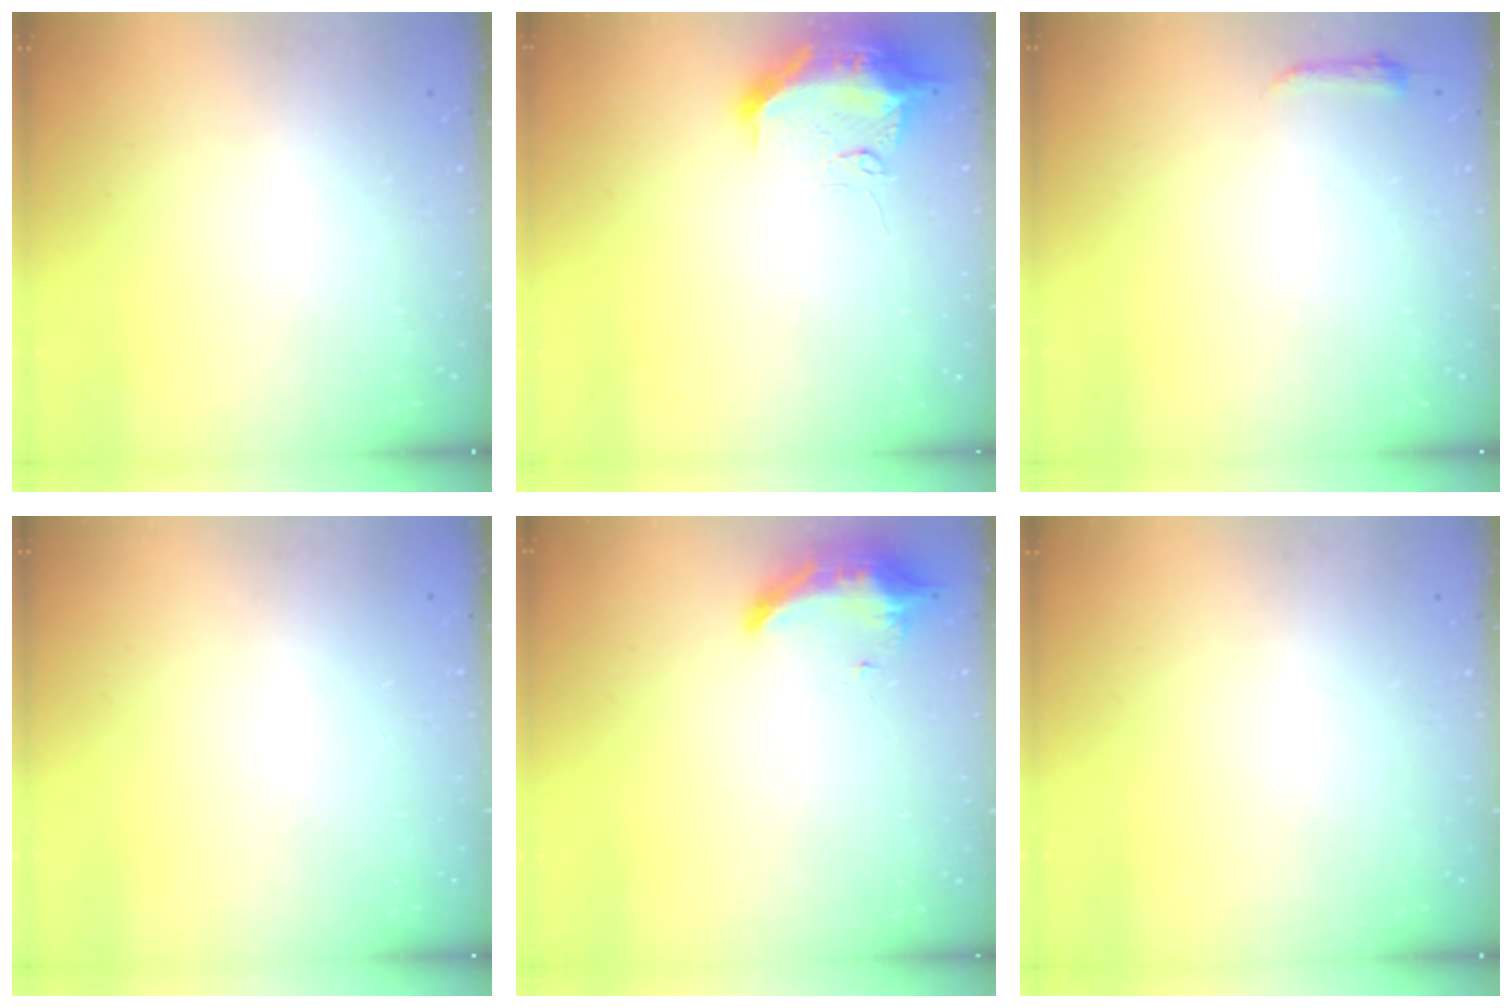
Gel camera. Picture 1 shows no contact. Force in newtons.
{"total": 11.0, "press": 10.9, "slide": 1.3}
{"total": 3.0, "press": 2.9, "slide": 0.6}
{"total": 0.0}
{"total": 8.3, "press": 8.3, "slide": 0.1}
{"total": 0.0}